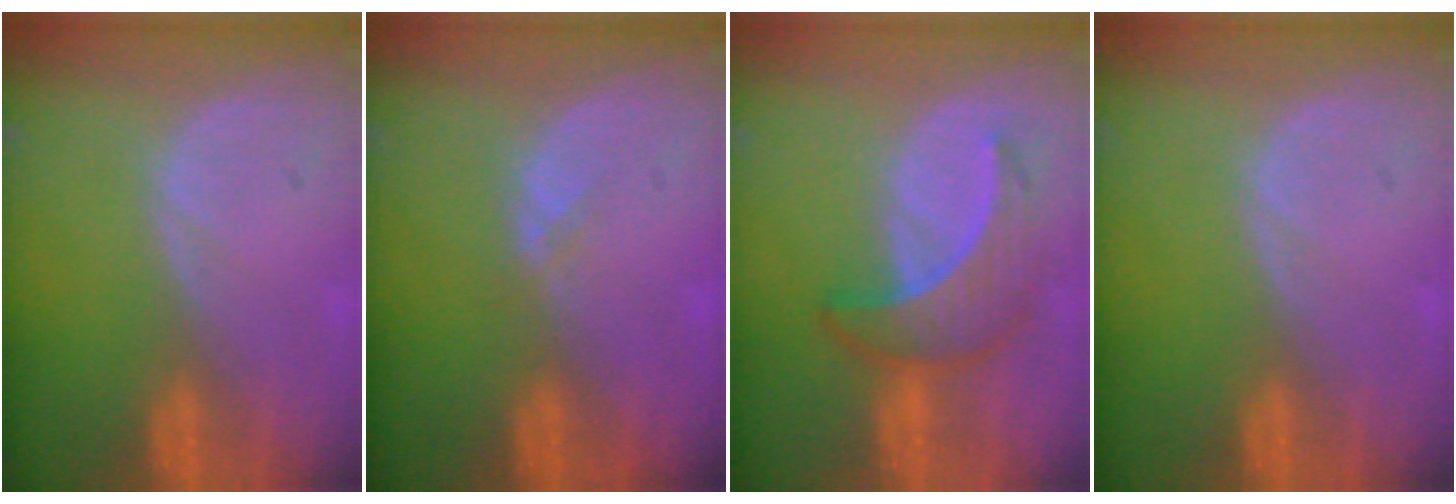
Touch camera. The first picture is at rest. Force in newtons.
{"total": 1.1, "press": 0.8, "slide": 0.7}
{"total": 6.4, "press": 6.3, "slide": 1.1}
{"total": 0.0}